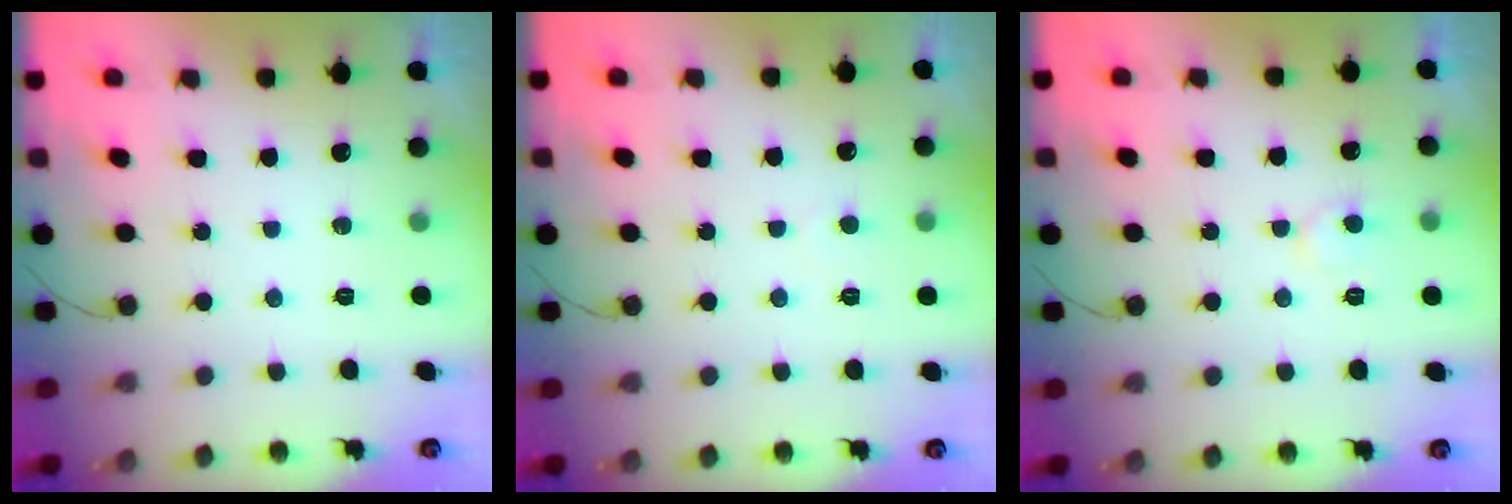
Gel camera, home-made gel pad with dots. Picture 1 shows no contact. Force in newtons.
{"total": 2.0, "press": 2.0, "slide": 0.2}
{"total": 6.6, "press": 6.6, "slide": 0.4}